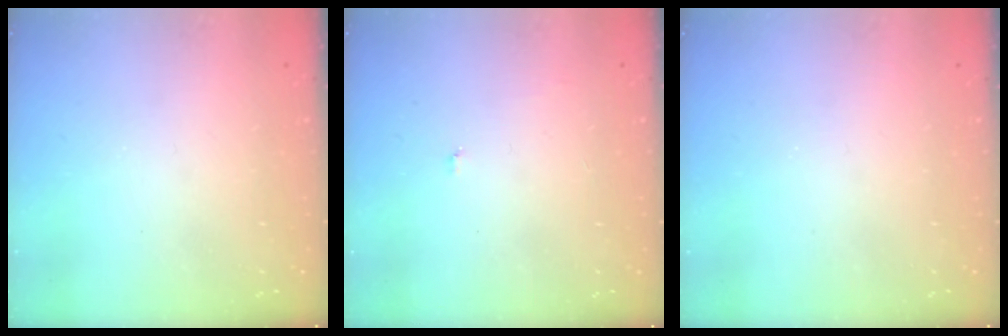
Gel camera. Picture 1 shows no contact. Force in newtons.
{"total": 4.1, "press": 4.0, "slide": 0.3}
{"total": 0.0}